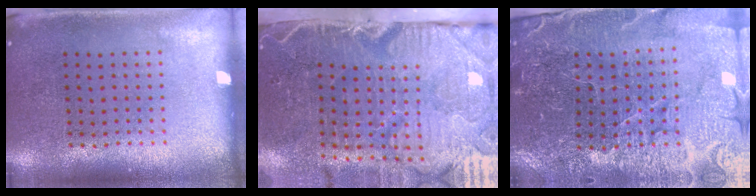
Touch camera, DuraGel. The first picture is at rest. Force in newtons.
{"total": 5.3, "press": 4.3, "slide": 3.1}
{"total": 4.2, "press": 4.1, "slide": 0.8}